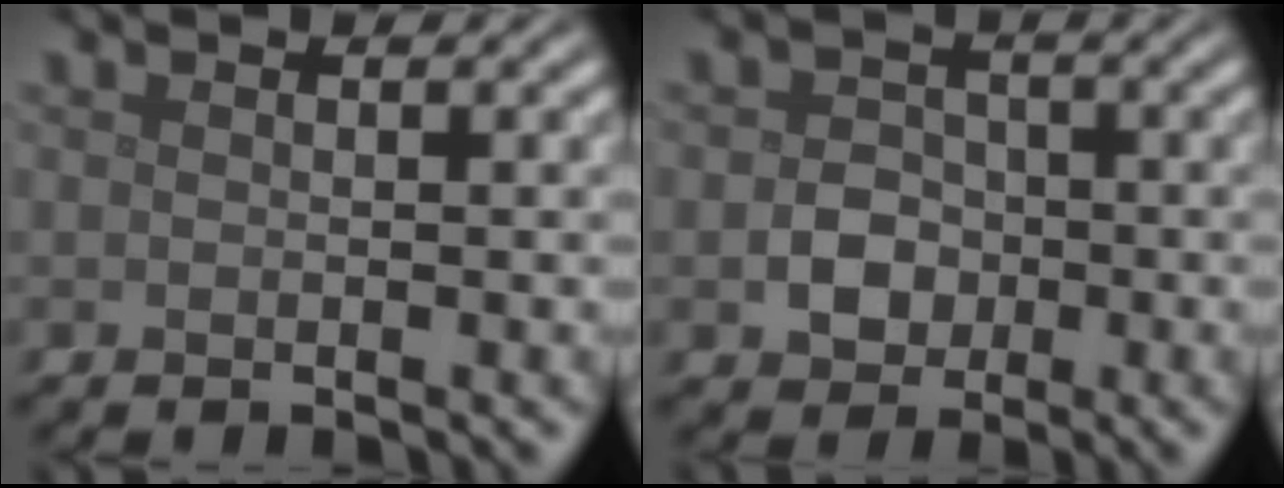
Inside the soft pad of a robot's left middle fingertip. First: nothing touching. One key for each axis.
{"total": 2.8, "fx": -0.8, "fy": 2.3, "fz": 1.2, "tx": -0.015, "ty": 0.001, "tz": -0.018}